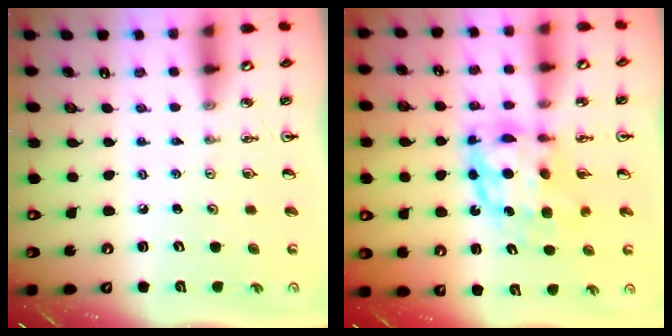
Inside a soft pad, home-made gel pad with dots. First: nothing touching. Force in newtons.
{"total": 9.0, "press": 9.0, "slide": 1.0}